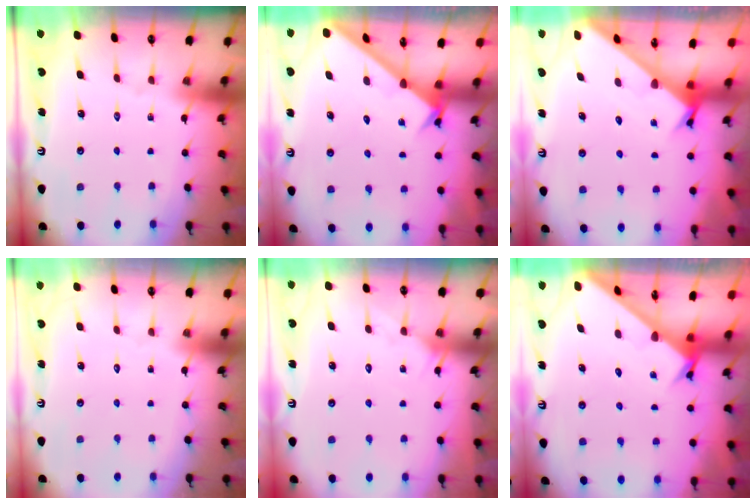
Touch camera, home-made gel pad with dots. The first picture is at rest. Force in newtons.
{"total": 2.2, "press": 2.2, "slide": 0.2}
{"total": 2.2, "press": 2.2, "slide": 0.1}
{"total": 1.6, "press": 1.6, "slide": 0.1}
{"total": 6.0, "press": 6.0, "slide": 0.5}
{"total": 2.7, "press": 2.7, "slide": 0.2}